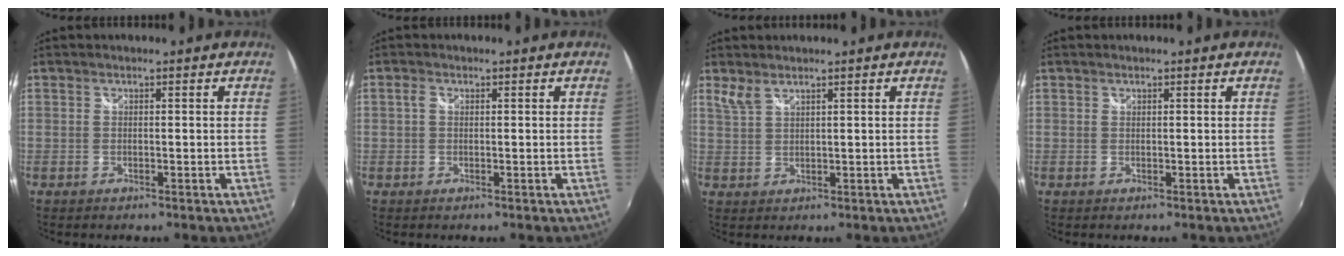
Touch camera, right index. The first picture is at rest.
{"total": 0.9, "force": [0.1, 0.7, 0.6], "torque": [-0.013, 0.003, -0.002]}
{"total": 2.3, "force": [1.8, 0.5, 1.3], "torque": [-0.028, 0.000, 0.038]}
{"total": 0.0}